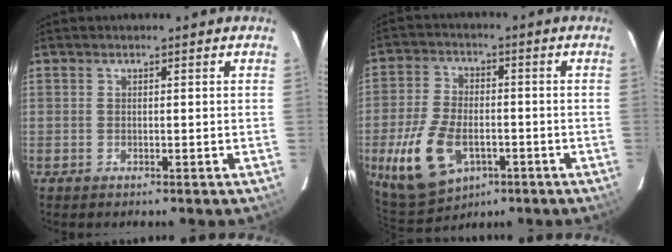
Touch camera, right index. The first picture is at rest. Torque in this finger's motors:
{"motor_torque": [0.88, -0.69, 0.82, 0.20]}